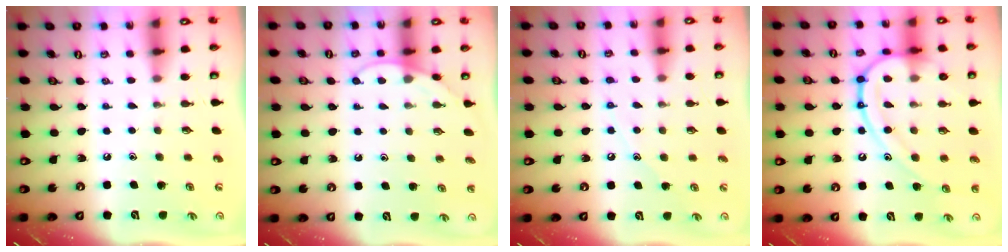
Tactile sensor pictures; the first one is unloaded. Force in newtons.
{"total": 5.5, "press": 5.5, "slide": 0.6}
{"total": 6.9, "press": 6.9, "slide": 0.5}
{"total": 15.6, "press": 15.6, "slide": 0.9}